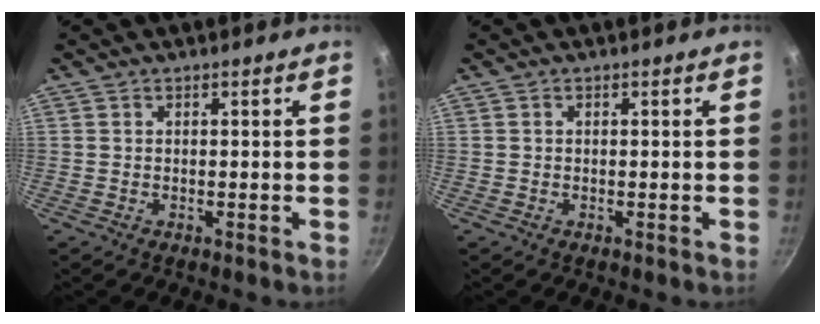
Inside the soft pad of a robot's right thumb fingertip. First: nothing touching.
{"total": 0.0}